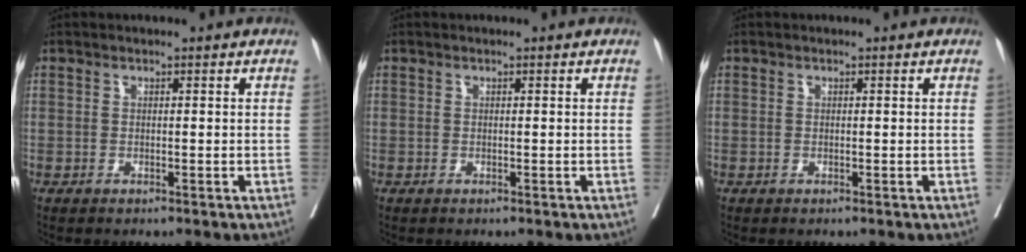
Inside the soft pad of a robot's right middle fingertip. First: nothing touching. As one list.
[{"total": 0.0}, {"total": 0.0}]